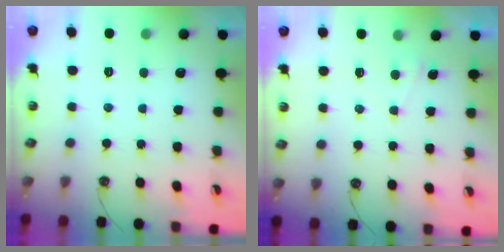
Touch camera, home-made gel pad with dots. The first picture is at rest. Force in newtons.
{"total": 2.6, "press": 2.6, "slide": 0.1}